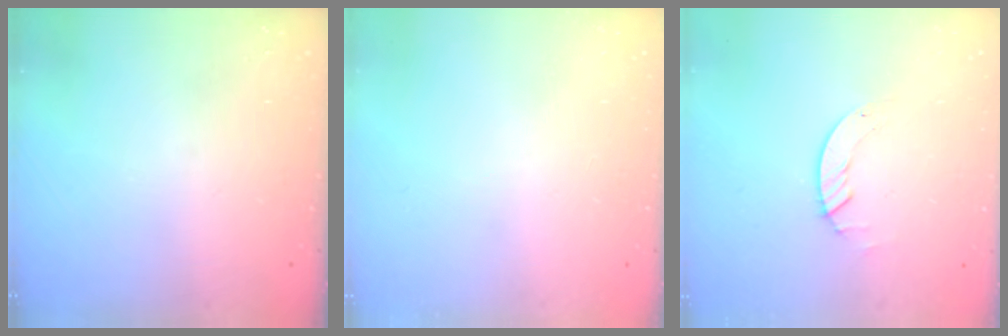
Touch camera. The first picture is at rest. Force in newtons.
{"total": 0.0}
{"total": 1.4, "press": 1.4, "slide": 0.2}